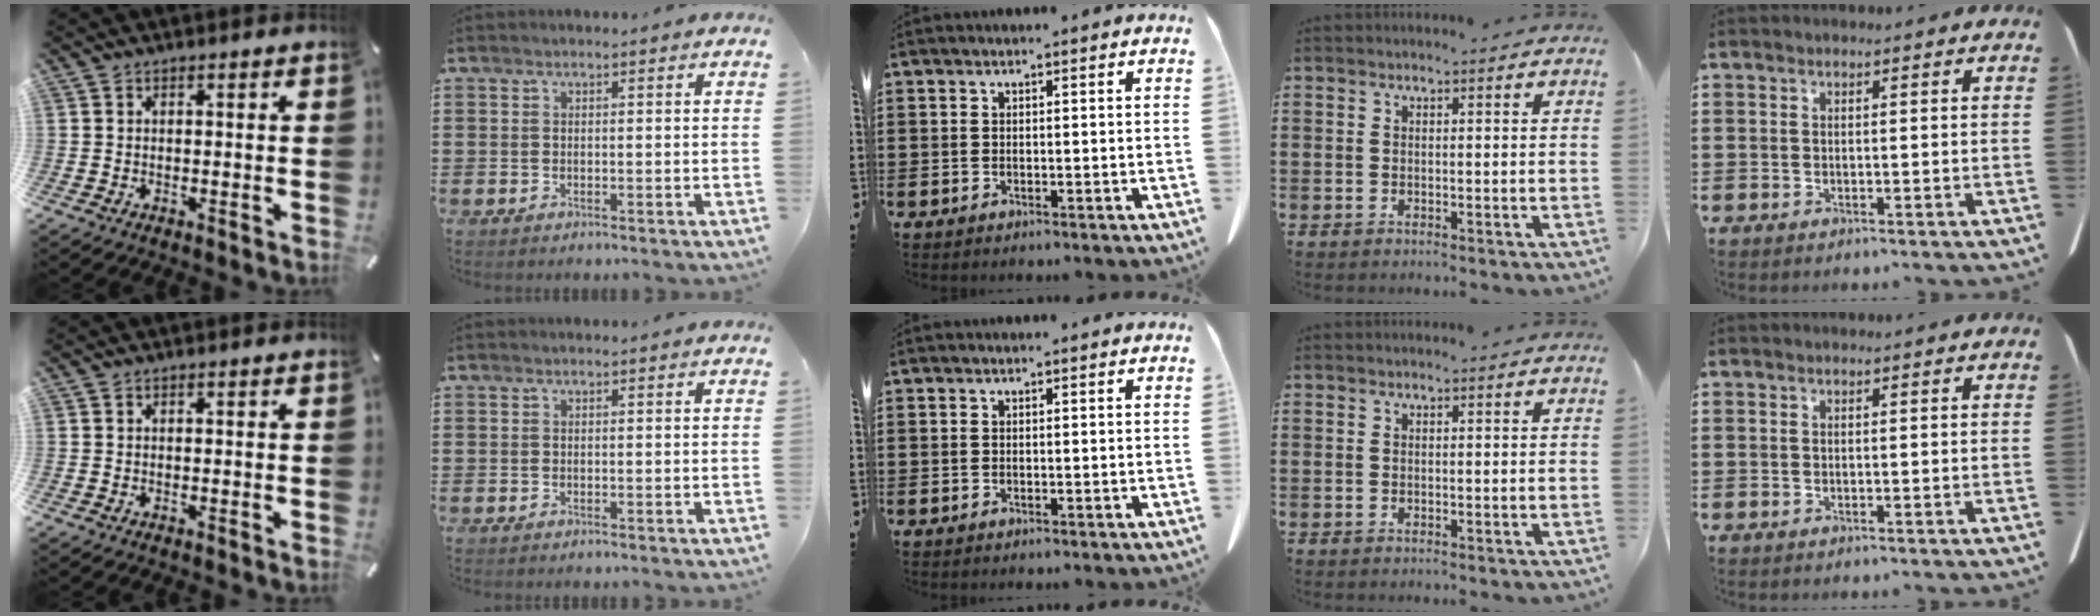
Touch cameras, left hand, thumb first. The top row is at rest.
{}